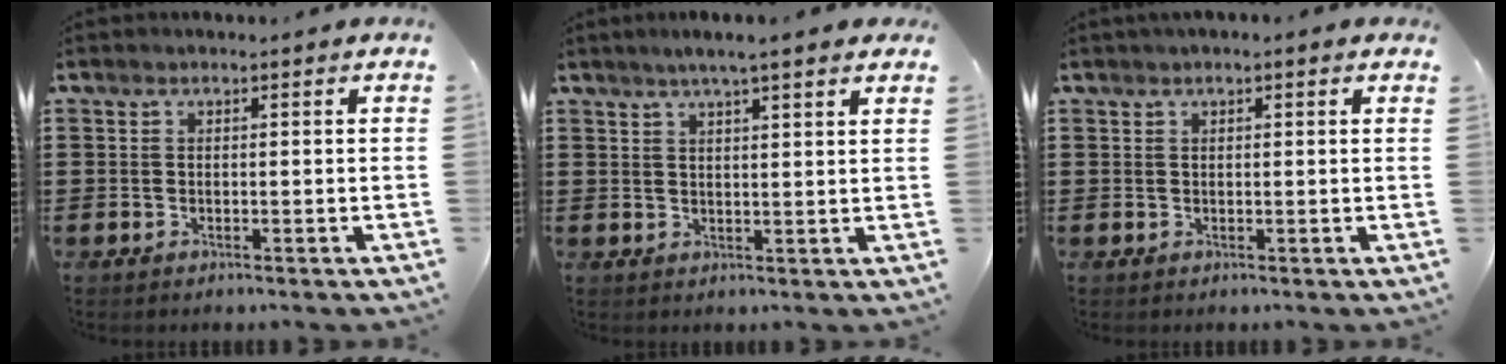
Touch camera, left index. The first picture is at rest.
{"total": 3.7, "force": [3.0, -0.2, 2.2], "torque": [-0.051, 0.000, 0.053]}
{"total": 1.0, "force": [0.6, 0.2, 0.8], "torque": [-0.017, 0.003, 0.010]}